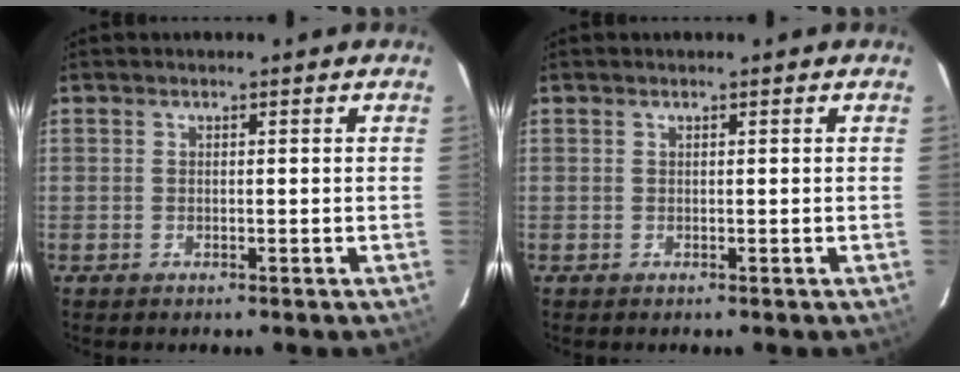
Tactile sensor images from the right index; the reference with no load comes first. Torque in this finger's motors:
{"motor_torque": [0.15, 0.14, 0.05, 0.01]}